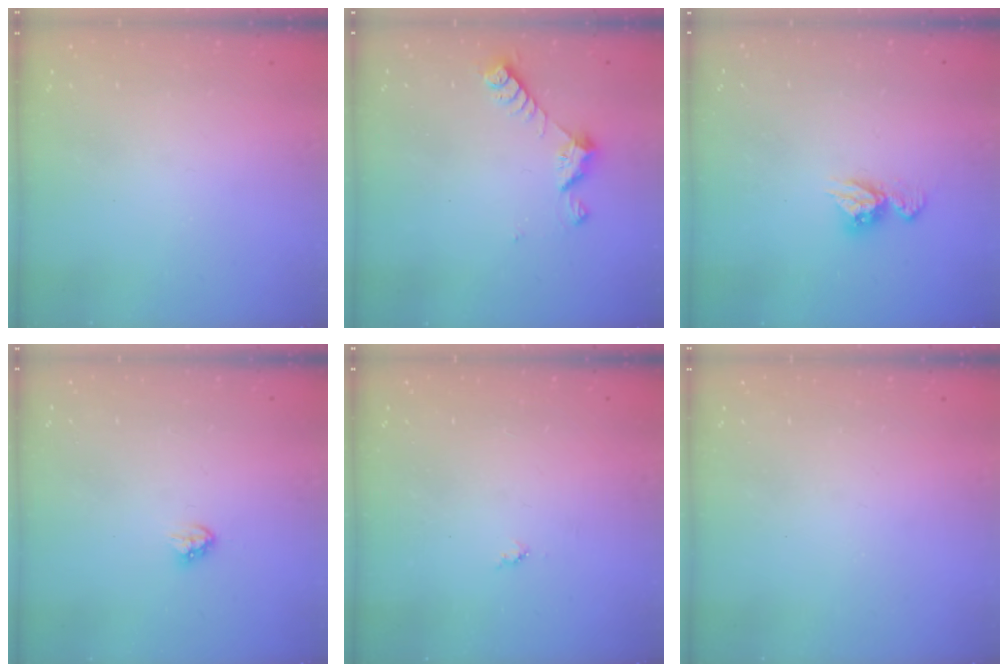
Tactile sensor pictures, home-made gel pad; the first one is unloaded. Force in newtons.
{"total": 7.2, "press": 7.2, "slide": 0.5}
{"total": 7.8, "press": 7.8, "slide": 0.6}
{"total": 3.5, "press": 3.5, "slide": 0.2}
{"total": 3.9, "press": 3.9, "slide": 0.4}
{"total": 0.0}